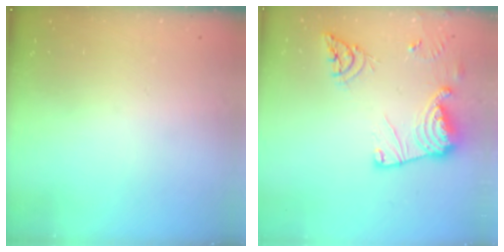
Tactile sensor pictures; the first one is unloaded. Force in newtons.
{"total": 17.7, "press": 17.6, "slide": 1.8}